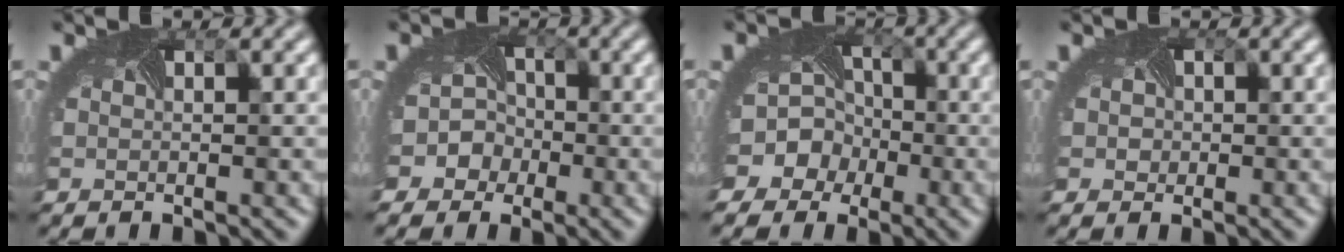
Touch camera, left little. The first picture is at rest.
{"total": 4.8, "force": [-1.8, 4.3, 1.2], "torque": [0.000, 0.006, -0.044]}
{"total": 10.0, "force": [-3.5, 8.8, 3.3], "torque": [-0.067, -0.001, -0.081]}
{"total": 2.2, "force": [0.4, 2.0, 0.9], "torque": [-0.010, 0.009, -0.008]}